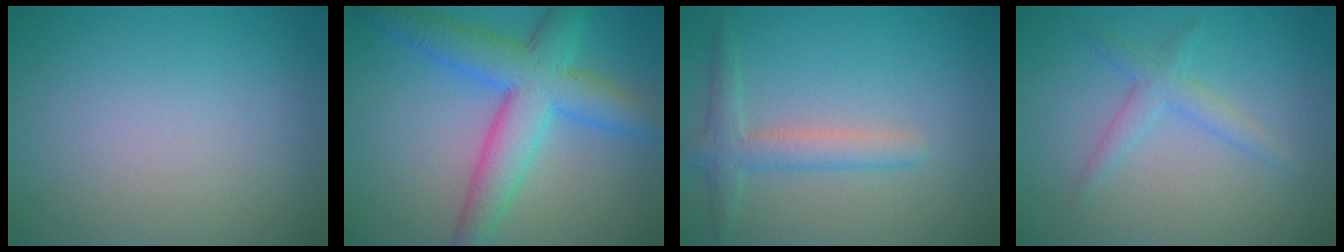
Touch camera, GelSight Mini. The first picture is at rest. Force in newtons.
{"total": 7.4, "press": 7.4, "slide": 0.3}
{"total": 2.8, "press": 2.8, "slide": 0.1}
{"total": 2.0, "press": 2.0, "slide": 0.2}